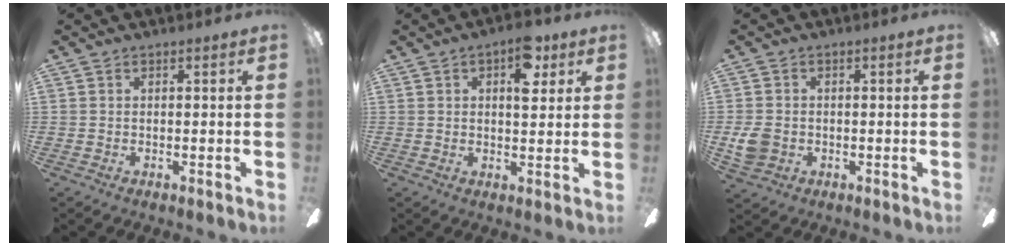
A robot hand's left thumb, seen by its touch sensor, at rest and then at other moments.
{"total": 8.2, "force": [3.9, 4.1, 6.0], "torque": [-0.067, -0.012, 0.058]}
{"total": 5.6, "force": [-0.7, 4.7, 3.0], "torque": [-0.063, 0.007, -0.013]}